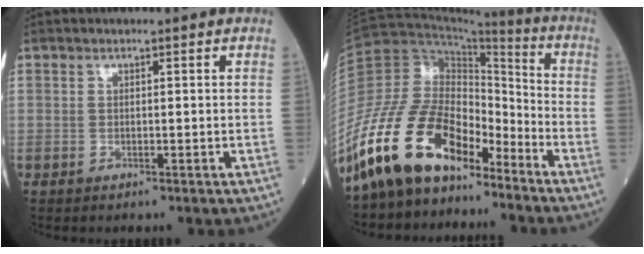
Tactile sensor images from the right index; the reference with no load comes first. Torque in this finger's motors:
{"motor_torque": [1.58, -0.56, 0.66, 0.17]}